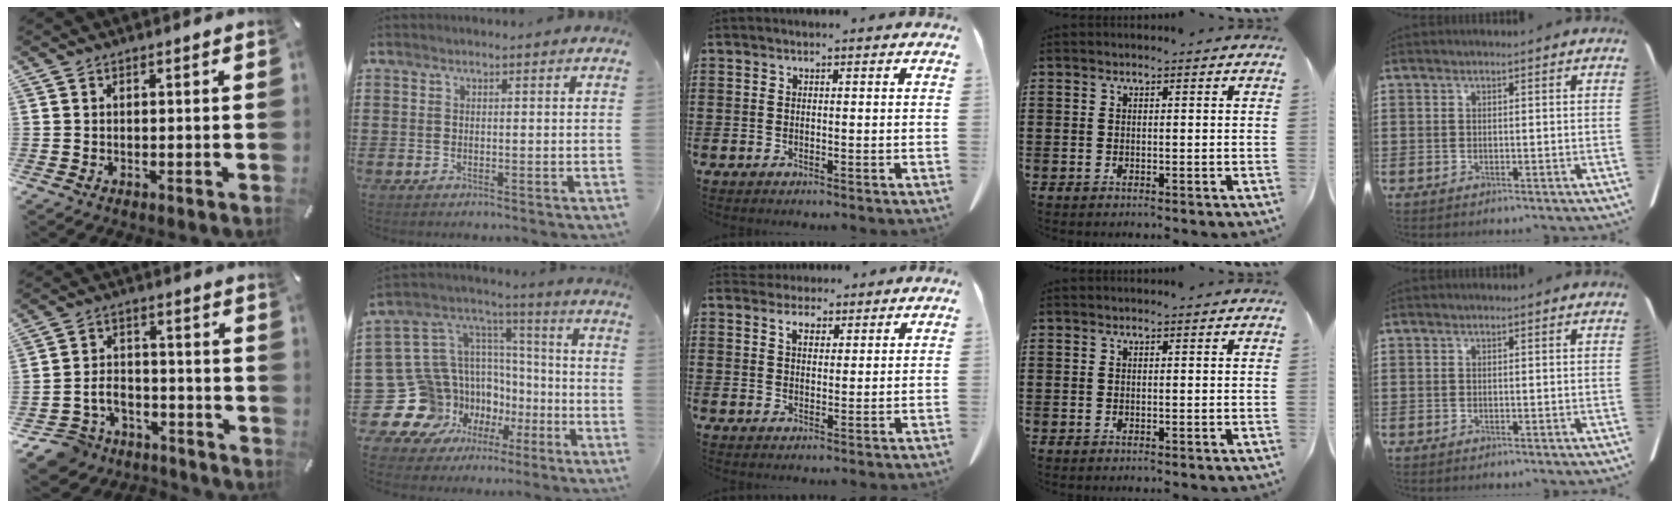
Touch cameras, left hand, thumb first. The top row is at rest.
{"thumb": {"total": 7.8, "force": [-4.6, 6.1, 1.5], "torque": [-0.039, 0.021, -0.084]}, "index": {"total": 14.8, "force": [-4.4, 13.7, 3.4], "torque": [-0.123, -0.033, -0.028]}, "middle": {"total": 3.0, "force": [2.4, 1.6, 1.0], "torque": [-0.020, 0.003, 0.044]}}